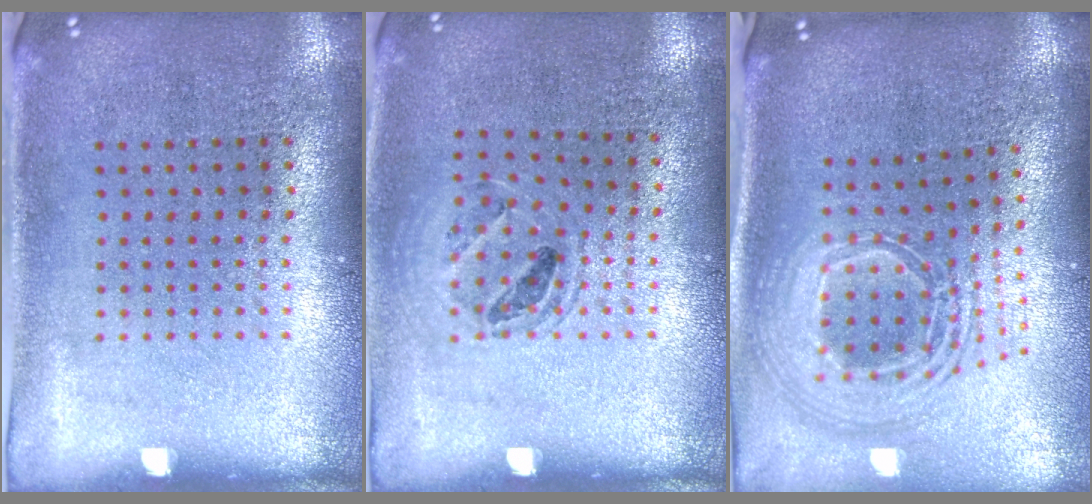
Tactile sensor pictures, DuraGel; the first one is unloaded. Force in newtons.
{"total": 1.0, "press": 1.0, "slide": 0.2}
{"total": 2.5, "press": 1.8, "slide": 1.7}